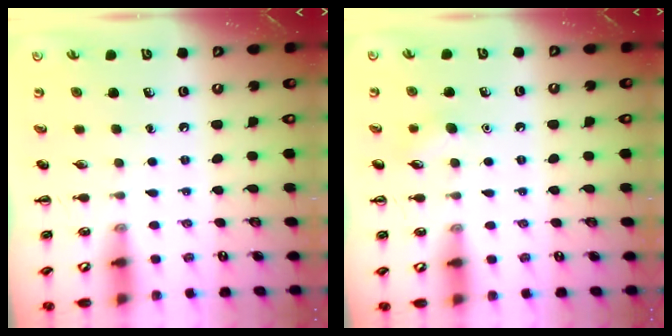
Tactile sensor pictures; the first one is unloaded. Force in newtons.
{"total": 5.7, "press": 5.4, "slide": 1.8}